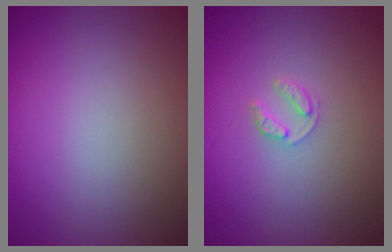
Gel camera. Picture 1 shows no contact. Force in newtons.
{"total": 1.3, "press": 1.3, "slide": 0.2}